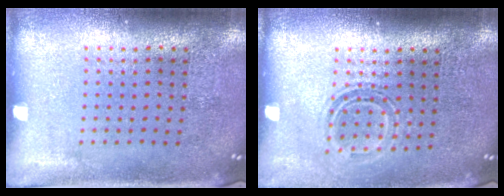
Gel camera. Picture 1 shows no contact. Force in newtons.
{"total": 1.4, "press": 1.0, "slide": 1.0}